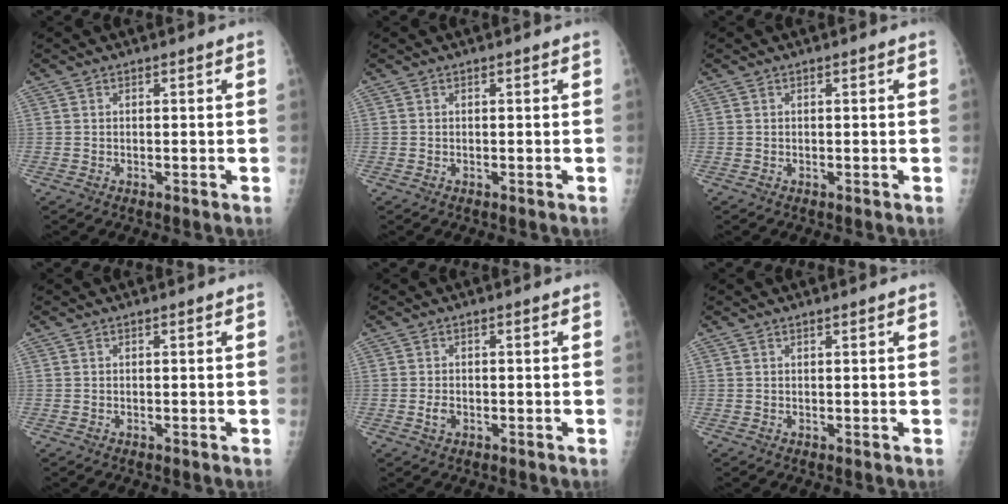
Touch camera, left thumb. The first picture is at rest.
{"total": 0.0}
{"total": 0.0}
{"total": 0.0}
{"total": 1.6, "force": [-0.5, 1.1, 1.1], "torque": [-0.021, 0.002, -0.007]}
{"total": 0.9, "force": [0.6, 0.1, 0.6], "torque": [-0.007, 0.000, 0.010]}